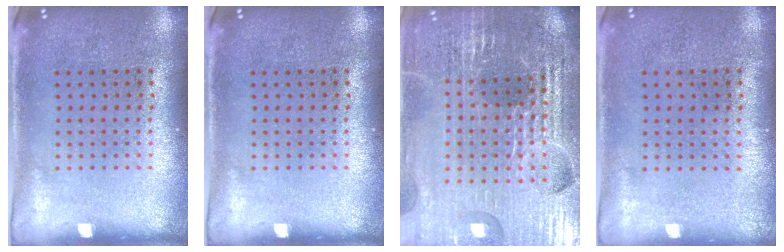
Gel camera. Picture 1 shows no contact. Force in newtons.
{"total": 0.0}
{"total": 5.2, "press": 4.8, "slide": 2.0}
{"total": 0.0}